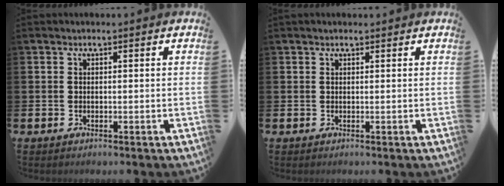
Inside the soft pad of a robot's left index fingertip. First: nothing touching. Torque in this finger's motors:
{"motor_torque": [1.10, -1.03, 0.36, 0.06]}